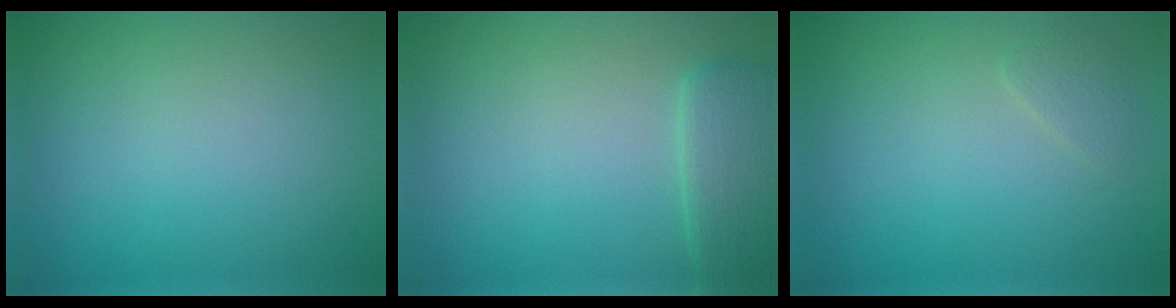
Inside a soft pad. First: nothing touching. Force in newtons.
{"total": 2.9, "press": 2.8, "slide": 0.2}
{"total": 0.9, "press": 0.9, "slide": 0.0}